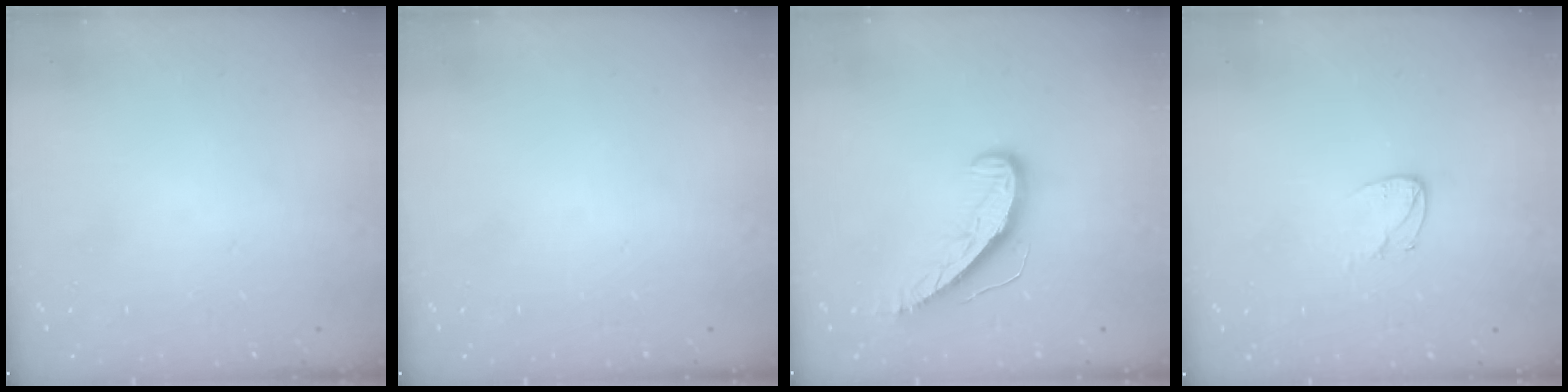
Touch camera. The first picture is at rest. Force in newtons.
{"total": 0.0}
{"total": 8.6, "press": 8.6, "slide": 0.5}
{"total": 3.7, "press": 3.6, "slide": 0.3}